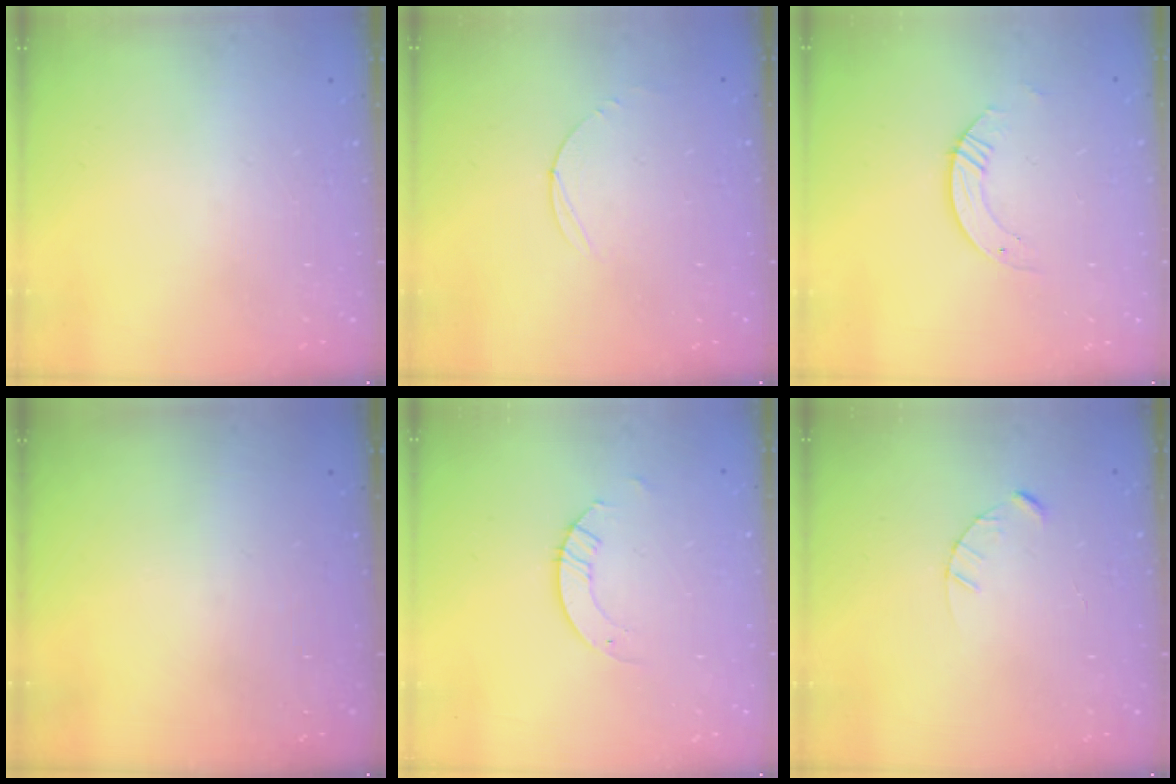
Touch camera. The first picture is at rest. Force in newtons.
{"total": 3.0, "press": 3.0, "slide": 0.3}
{"total": 3.8, "press": 3.8, "slide": 0.1}
{"total": 0.0}
{"total": 3.2, "press": 3.2, "slide": 0.2}
{"total": 2.4, "press": 2.4, "slide": 0.3}